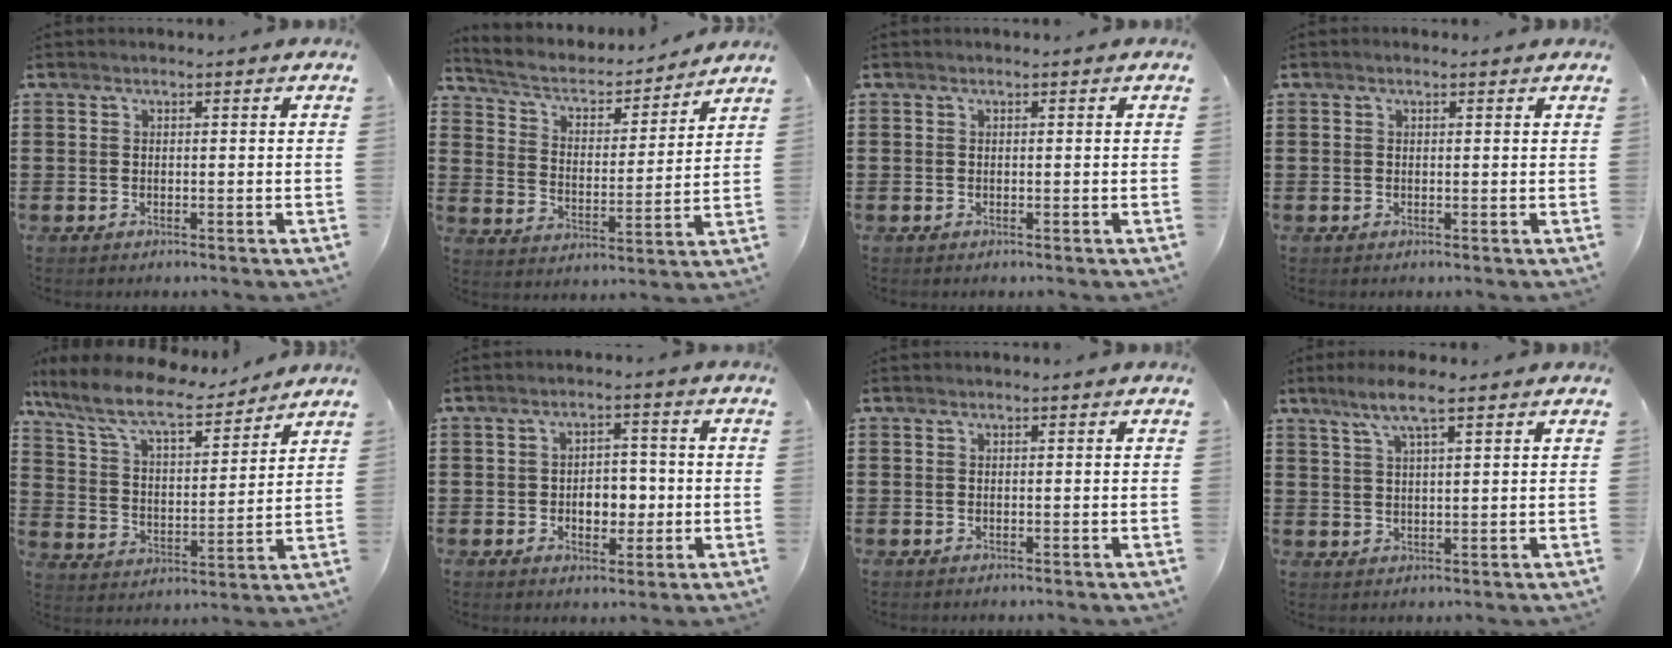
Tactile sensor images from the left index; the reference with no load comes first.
{"total": 4.0, "force": [3.3, 1.7, 1.7], "torque": [-0.051, -0.021, 0.046]}
{"total": 0.0}
{"total": 0.5, "force": [0.3, 0.2, 0.4], "torque": [-0.007, 0.002, 0.006]}
{"total": 9.8, "force": [8.3, 2.0, 4.9], "torque": [-0.127, -0.040, 0.143]}
{"total": 4.7, "force": [-1.0, 3.2, 3.3], "torque": [-0.052, 0.002, -0.026]}
{"total": 0.0}
{"total": 5.5, "force": [3.5, 0.7, 4.2], "torque": [-0.089, 0.004, 0.060]}